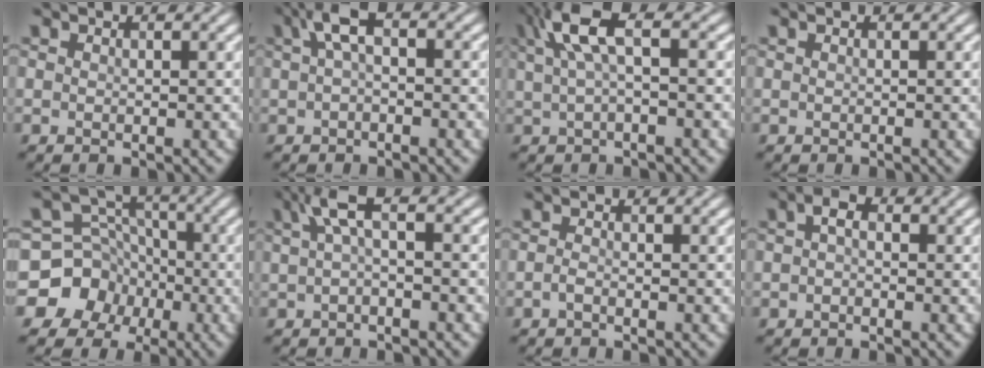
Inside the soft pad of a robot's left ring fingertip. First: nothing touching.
{"total": 3.3, "force": [0.9, 1.3, 2.9], "torque": [-0.054, 0.011, 0.009]}
{"total": 4.7, "force": [1.7, 1.4, 4.2], "torque": [-0.085, 0.010, 0.032]}
{"total": 0.0}
{"total": 9.8, "force": [-4.4, 8.7, 1.2], "torque": [-0.010, -0.005, -0.092]}
{"total": 3.1, "force": [0.9, 0.8, 2.8], "torque": [-0.053, 0.006, 0.013]}
{"total": 0.8, "force": [-0.5, 0.2, 0.5], "torque": [-0.014, -0.001, -0.011]}
{"total": 1.4, "force": [0.0, 0.9, 1.1], "torque": [-0.020, 0.004, -0.004]}